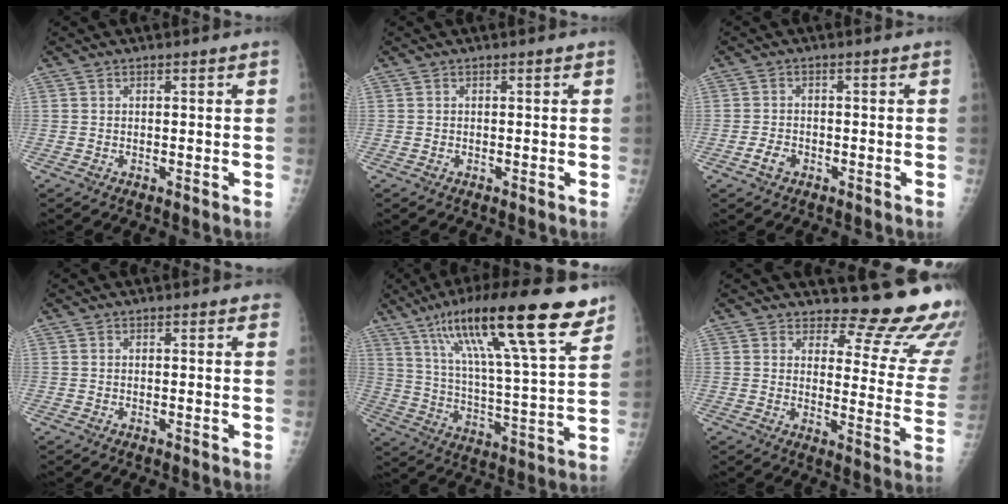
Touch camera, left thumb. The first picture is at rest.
{"total": 0.0}
{"total": 2.5, "force": [-1.4, 1.7, 1.4], "torque": [-0.025, 0.007, -0.023]}
{"total": 1.2, "force": [1.0, 0.4, 0.6], "torque": [0.001, 0.001, 0.007]}
{"total": 24.8, "force": [15.4, 4.4, 19.0], "torque": [-0.296, -0.040, 0.253]}
{"total": 16.3, "force": [15.3, 3.8, 4.2], "torque": [-0.002, -0.168, 0.163]}